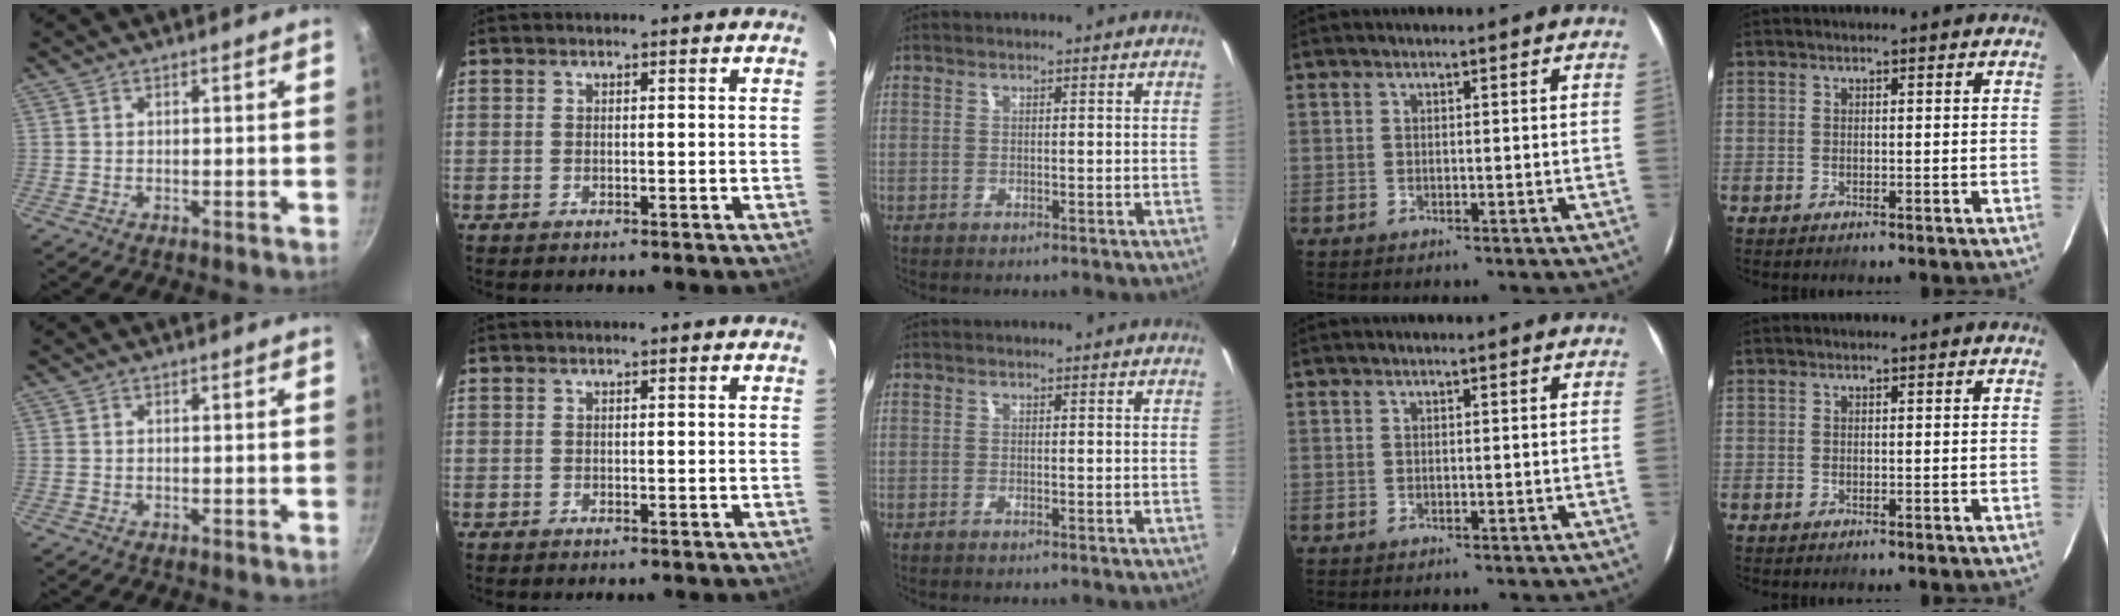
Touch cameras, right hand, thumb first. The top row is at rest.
{"middle": {"total": 0.7, "force": [-0.5, -0.1, 0.4], "torque": [-0.006, -0.003, -0.012]}}